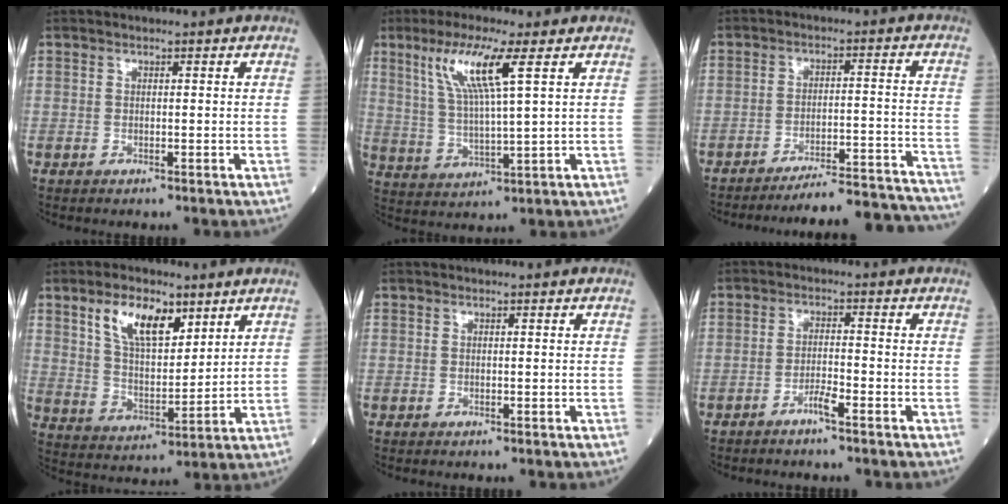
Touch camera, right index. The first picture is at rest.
{"total": 9.7, "force": [4.6, 0.1, 8.5], "torque": [-0.176, 0.004, 0.094]}
{"total": 19.4, "force": [-19.0, -0.6, 3.9], "torque": [-0.021, 0.003, -0.243]}
{"total": 10.0, "force": [5.8, 3.8, 7.3], "torque": [-0.142, 0.007, 0.117]}
{"total": 0.0}
{"total": 2.5, "force": [-1.8, 0.0, 1.8], "torque": [-0.036, 0.000, -0.032]}